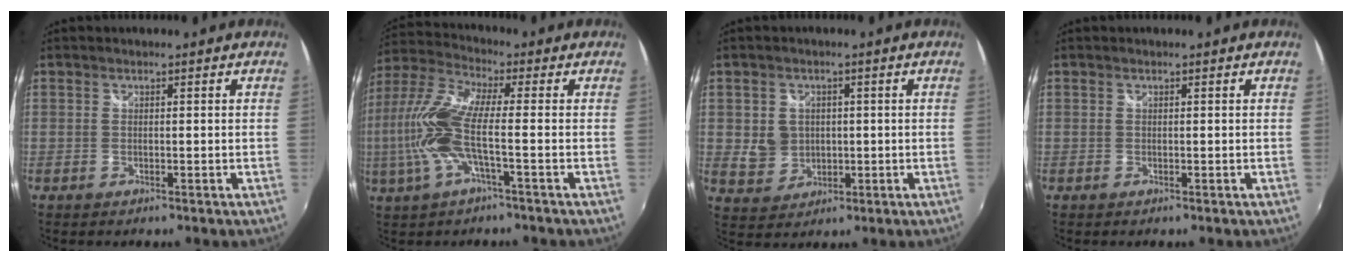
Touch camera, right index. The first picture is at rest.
{"total": 12.5, "force": [-2.3, 2.3, 12.1], "torque": [-0.258, -0.002, -0.047]}
{"total": 5.7, "force": [0.2, 5.2, 2.3], "torque": [-0.048, 0.004, 0.014]}
{"total": 0.0}